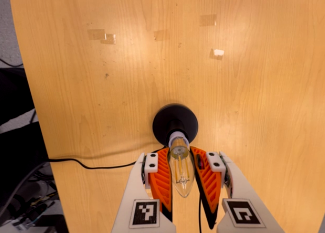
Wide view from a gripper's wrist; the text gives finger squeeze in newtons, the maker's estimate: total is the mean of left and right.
{"total": 18.6, "left": 17.1, "right": 20.0}